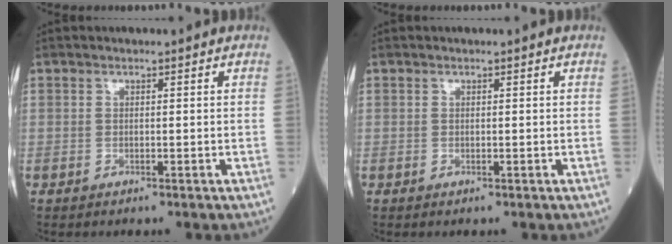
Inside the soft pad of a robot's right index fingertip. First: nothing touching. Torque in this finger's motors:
{"motor_torque": [0.15, -0.02, 0.04, 0.01]}